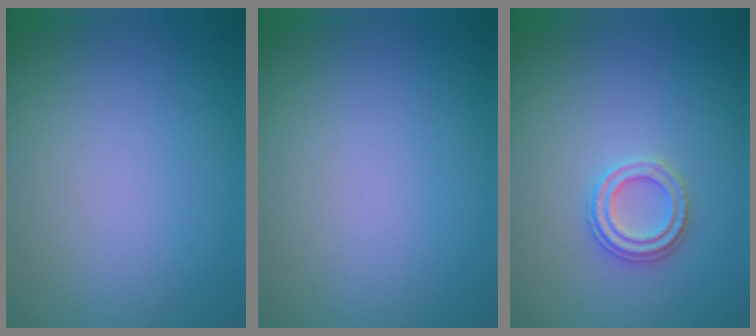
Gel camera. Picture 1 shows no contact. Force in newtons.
{"total": 0.0}
{"total": 2.4, "press": 2.3, "slide": 0.6}